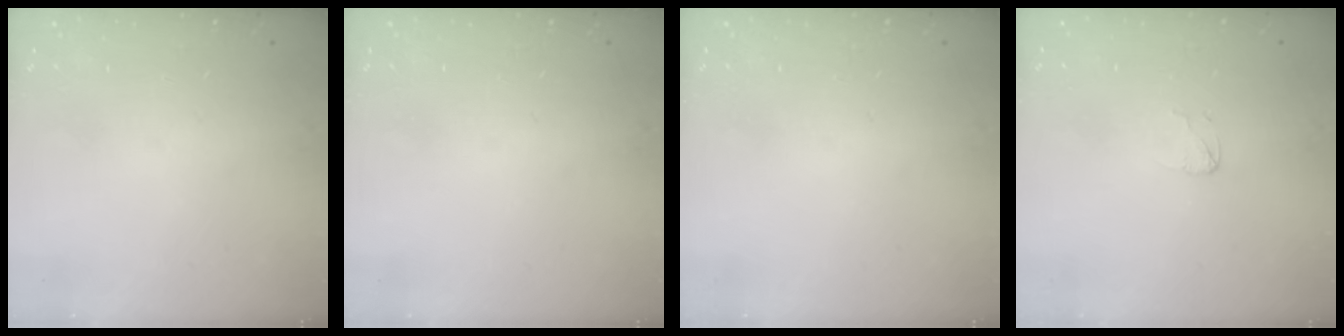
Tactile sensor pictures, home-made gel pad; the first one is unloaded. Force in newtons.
{"total": 0.0}
{"total": 0.0}
{"total": 2.9, "press": 2.8, "slide": 0.3}